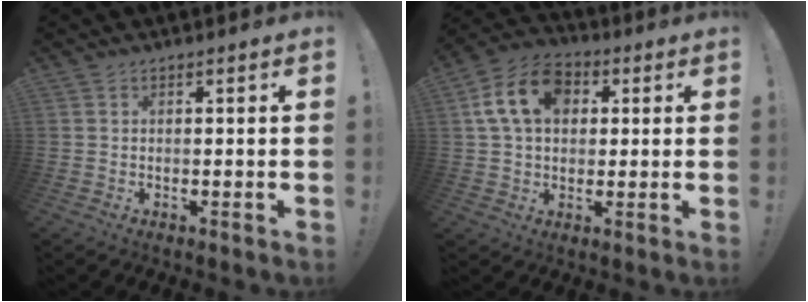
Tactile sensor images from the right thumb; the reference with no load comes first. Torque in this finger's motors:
{"motor_torque": [0.95, 1.73, 0.98, -0.08, 0.06]}